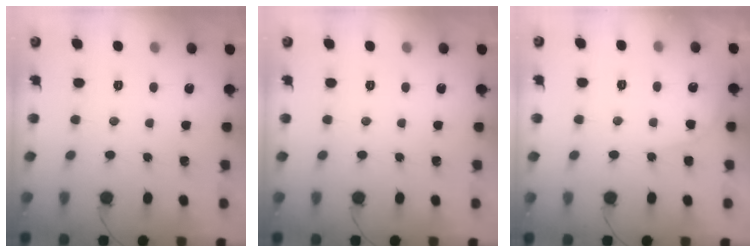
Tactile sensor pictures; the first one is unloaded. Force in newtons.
{"total": 0.0}
{"total": 6.9, "press": 6.9, "slide": 0.6}